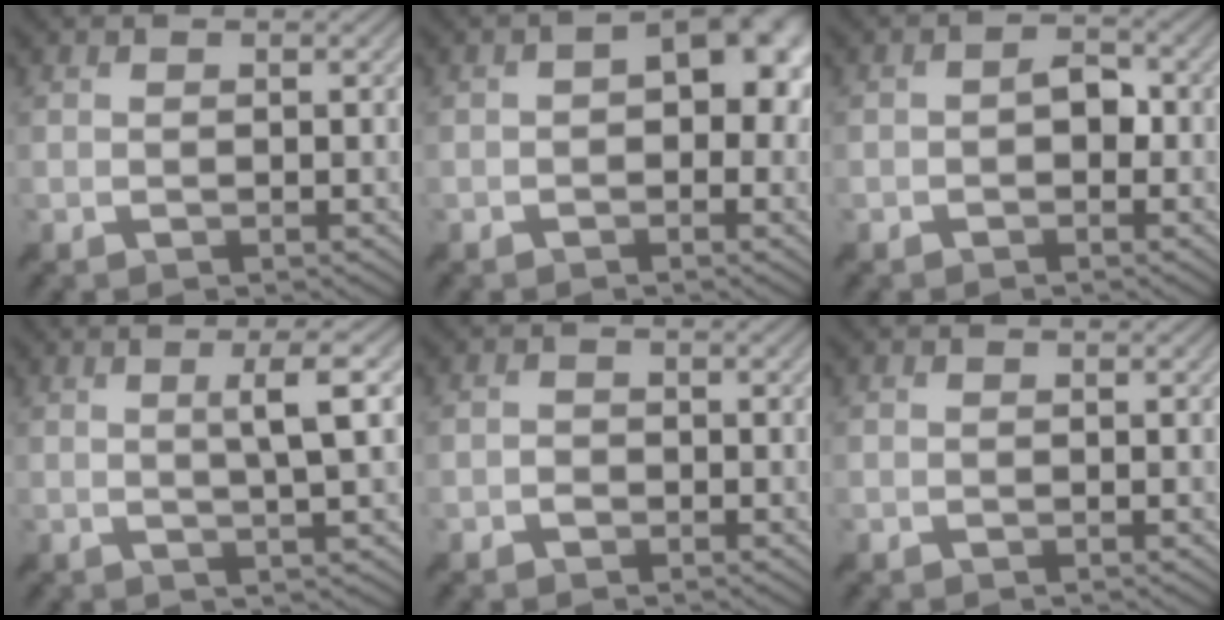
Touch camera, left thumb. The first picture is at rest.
{"total": 7.9, "force": [0.0, 4.6, 6.5], "torque": [-0.058, 0.017, -0.009]}
{"total": 2.5, "force": [-0.6, 1.6, 1.8], "torque": [-0.029, 0.005, -0.019]}
{"total": 6.5, "force": [1.3, 0.4, 6.3], "torque": [-0.112, 0.020, 0.023]}
{"total": 1.1, "force": [-0.6, 0.8, 0.4], "torque": [-0.006, 0.001, -0.014]}
{"total": 0.0}